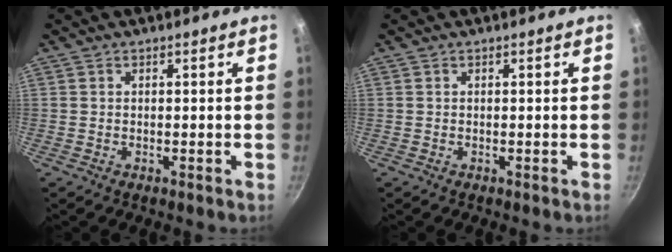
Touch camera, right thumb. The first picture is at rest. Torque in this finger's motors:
{"motor_torque": [0.01, -0.27, 0.20, 0.20, 0.08]}